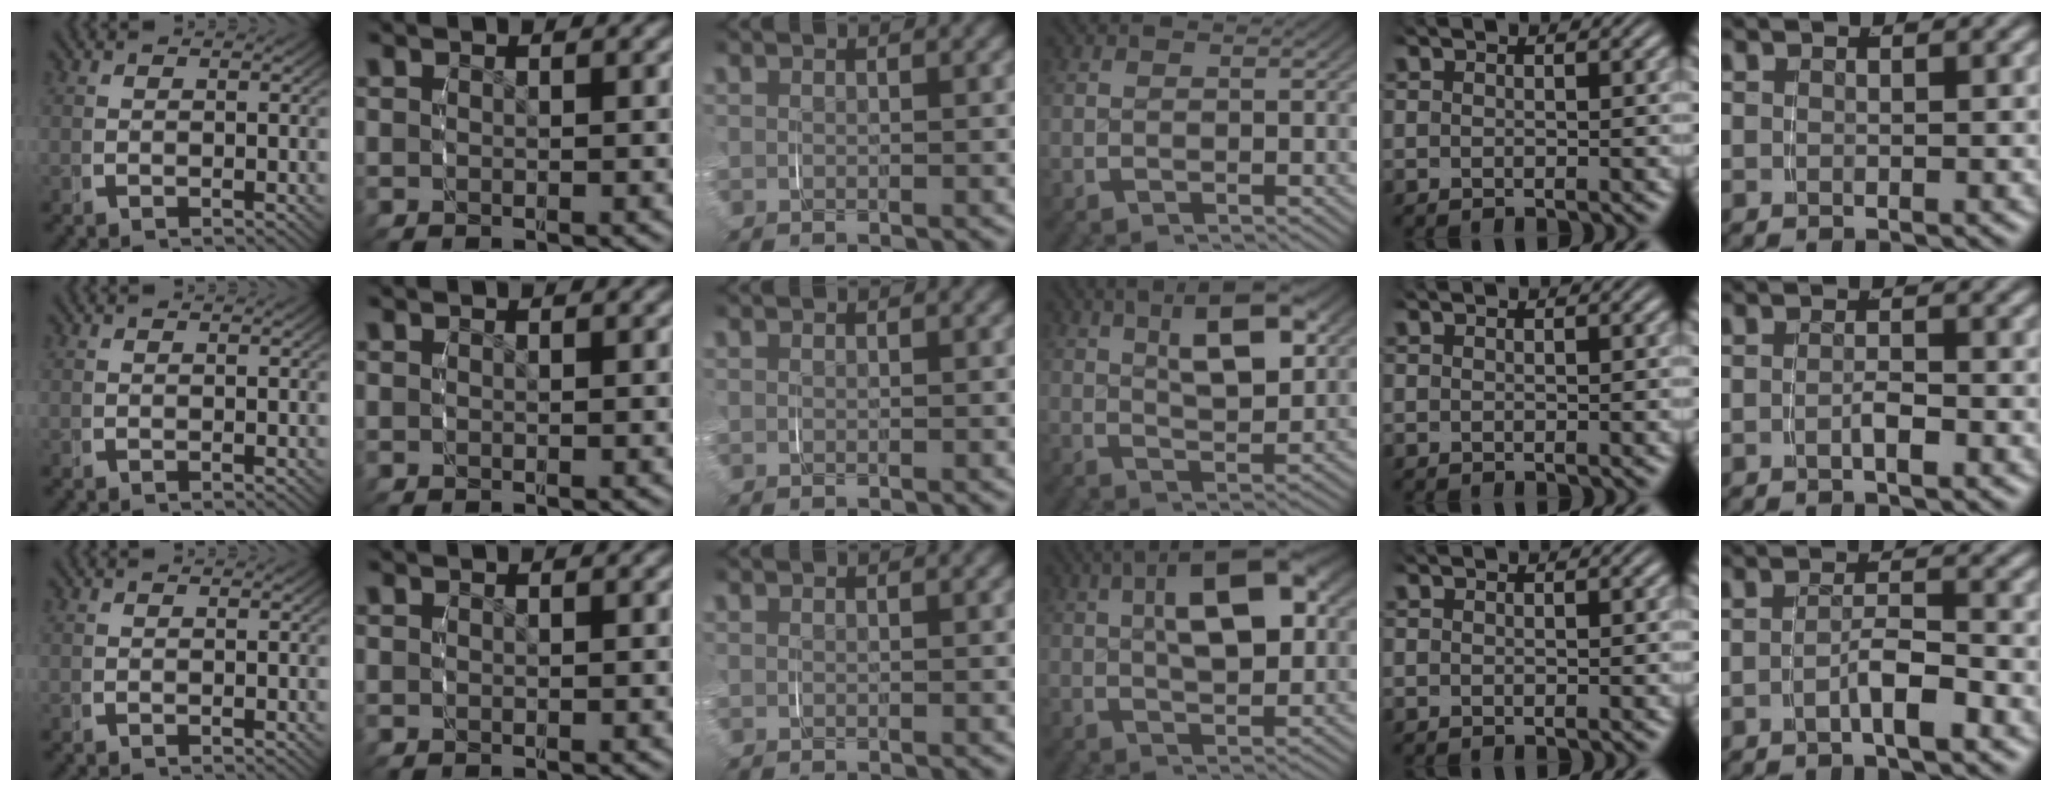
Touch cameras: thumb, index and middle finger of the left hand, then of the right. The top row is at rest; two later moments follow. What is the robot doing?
{"motion": "grasp_and_lifting", "object": "lipstick"}